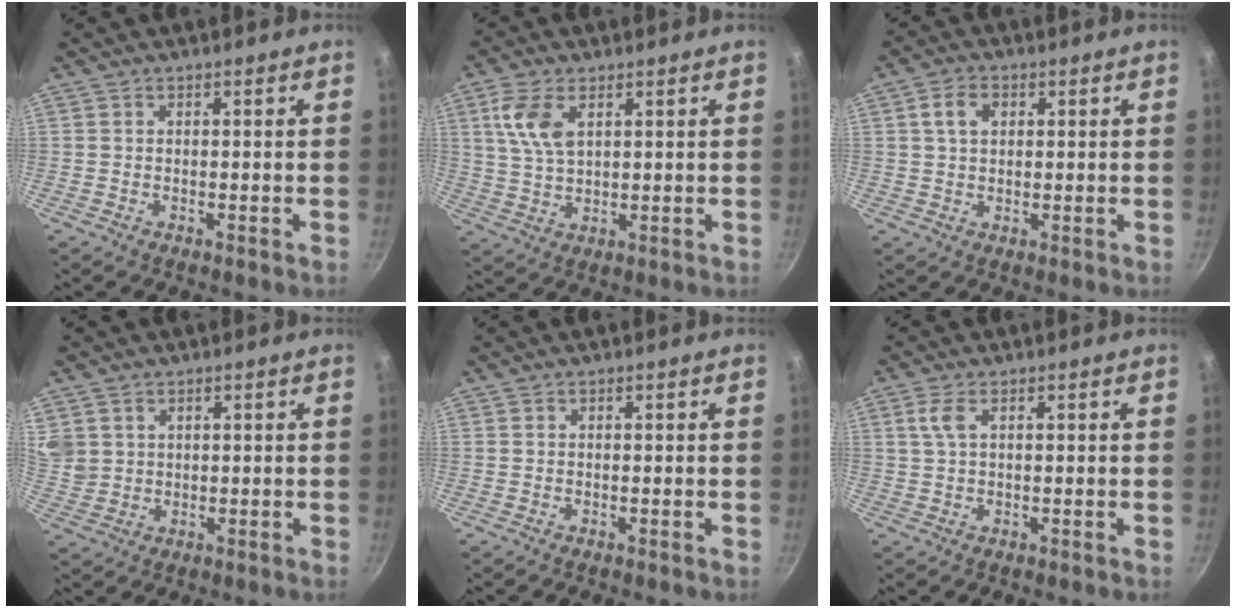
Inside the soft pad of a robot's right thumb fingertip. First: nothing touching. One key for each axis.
{"total": 7.8, "fx": 2.8, "fy": 4.3, "fz": 5.9, "tx": -0.115, "ty": -0.009, "tz": 0.058}
{"total": 4.5, "fx": 1.3, "fy": 3.3, "fz": 2.9, "tx": -0.037, "ty": 0.004, "tz": 0.021}
{"total": 6.9, "fx": 2.7, "fy": 5.8, "fz": 2.7, "tx": -0.038, "ty": -0.006, "tz": 0.065}
{"total": 0.0}
{"total": 3.0, "fx": 1.0, "fy": 1.3, "fz": 2.5, "tx": -0.054, "ty": 0.005, "tz": 0.021}